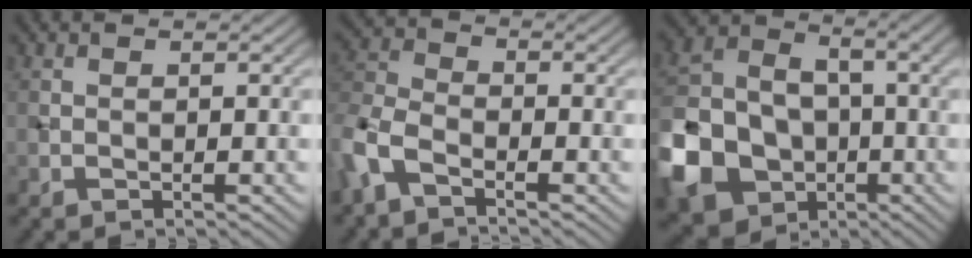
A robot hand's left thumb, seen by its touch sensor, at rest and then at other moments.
{"total": 4.9, "force": [-3.0, 2.3, 3.1], "torque": [-0.079, -0.004, -0.082]}
{"total": 13.9, "force": [-4.8, 10.5, 7.8], "torque": [-0.212, -0.030, -0.096]}